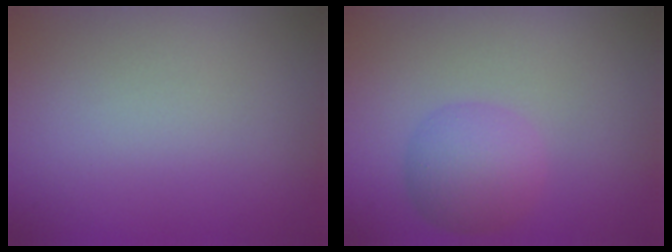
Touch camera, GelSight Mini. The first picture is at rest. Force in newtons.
{"total": 4.0, "press": 4.0, "slide": 0.1}